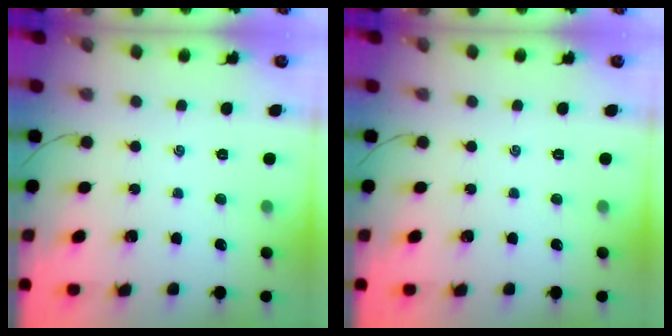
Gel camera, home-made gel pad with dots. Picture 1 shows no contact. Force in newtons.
{"total": 0.0}